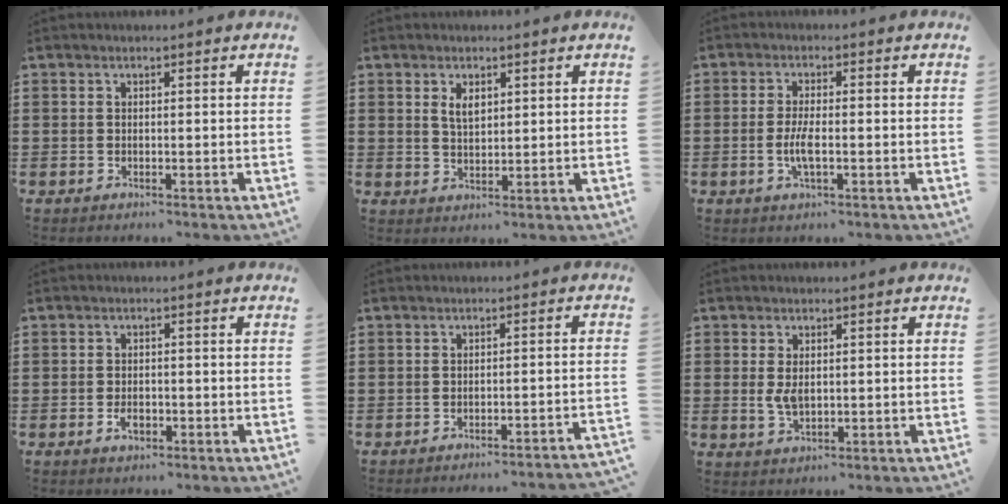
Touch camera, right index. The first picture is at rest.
{"total": 2.9, "force": [1.3, 1.4, 2.1], "torque": [-0.038, 0.001, 0.022]}
{"total": 3.6, "force": [-0.9, 0.9, 3.4], "torque": [-0.076, -0.006, -0.020]}
{"total": 2.2, "force": [-0.9, 1.2, 1.6], "torque": [-0.032, 0.000, -0.017]}
{"total": 2.7, "force": [-2.5, -0.4, 0.8], "torque": [-0.017, -0.004, -0.054]}
{"total": 3.4, "force": [0.3, 1.9, 2.8], "torque": [-0.064, 0.003, 0.002]}